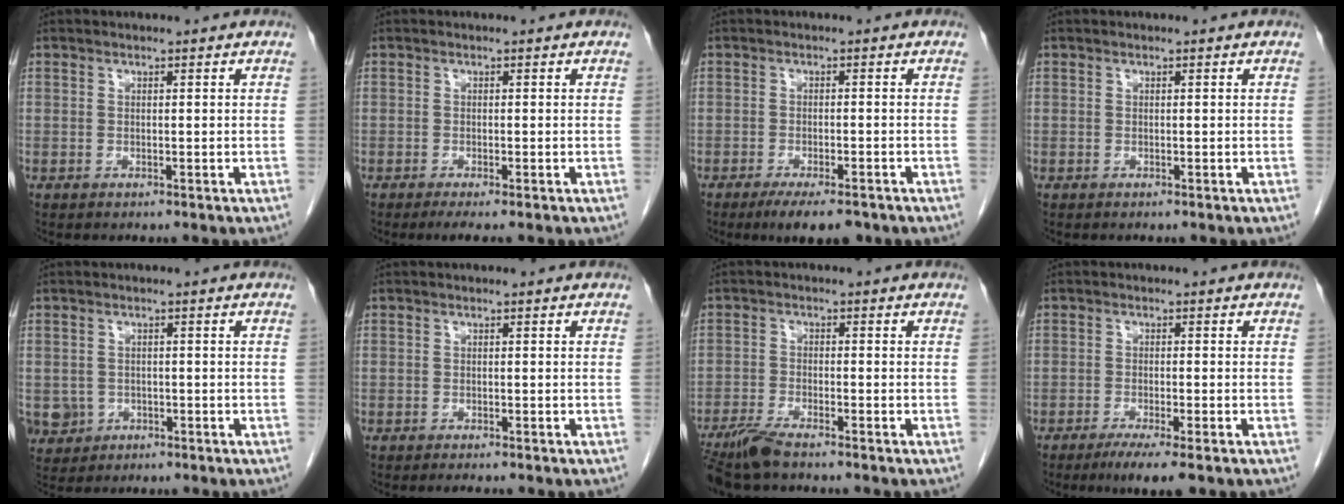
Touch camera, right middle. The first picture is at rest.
{"total": 2.3, "force": [-1.7, 0.1, 1.6], "torque": [-0.023, -0.006, -0.026]}
{"total": 6.7, "force": [-5.0, 1.7, 4.2], "torque": [-0.057, -0.010, -0.073]}
{"total": 0.0}
{"total": 5.0, "force": [-1.5, 4.7, 0.8], "torque": [-0.024, 0.003, -0.019]}
{"total": 1.3, "force": [-1.1, 0.0, 0.6], "torque": [-0.009, -0.003, -0.013]}
{"total": 5.1, "force": [-4.2, 0.4, 2.8], "torque": [-0.056, -0.015, -0.081]}
{"total": 4.8, "force": [-3.2, 0.2, 3.6], "torque": [-0.057, -0.013, -0.052]}